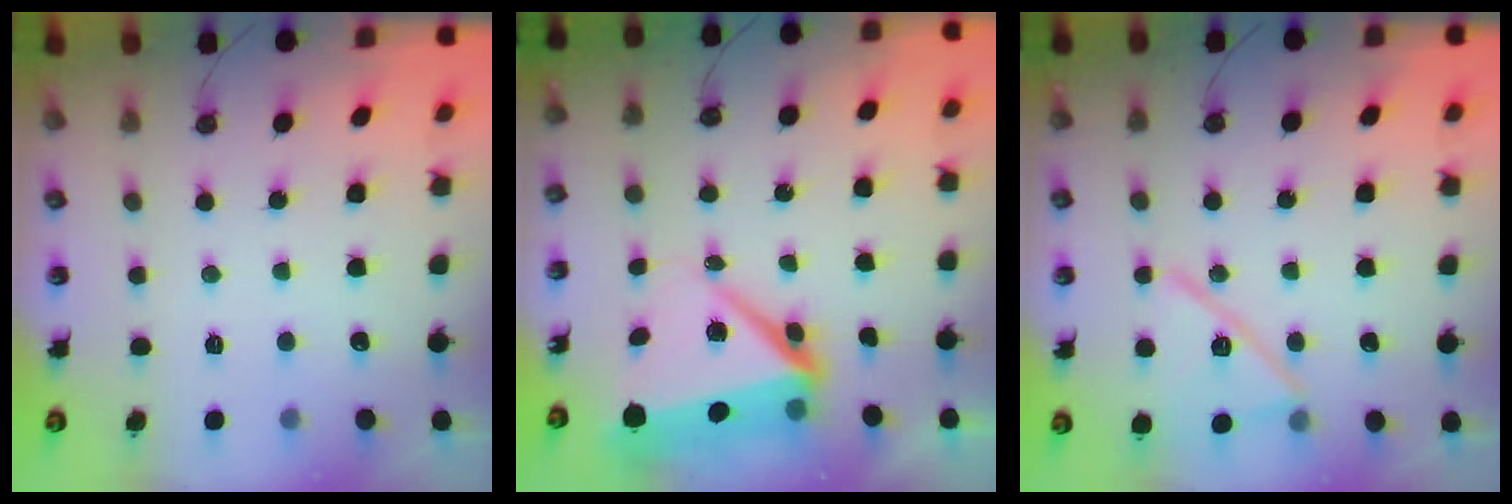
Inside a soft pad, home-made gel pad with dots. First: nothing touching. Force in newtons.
{"total": 10.3, "press": 10.2, "slide": 1.2}
{"total": 13.6, "press": 13.6, "slide": 0.7}